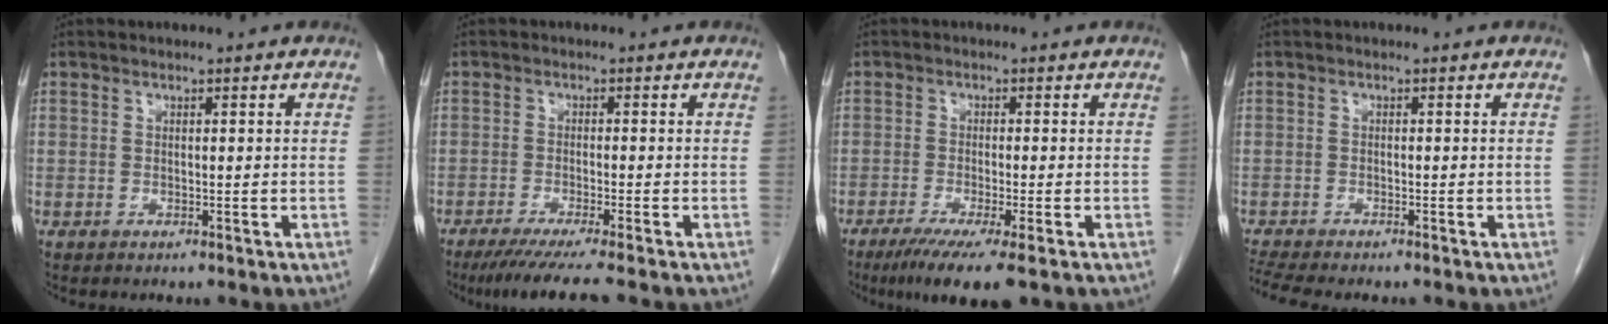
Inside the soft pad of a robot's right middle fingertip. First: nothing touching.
{"total": 7.5, "force": [-6.0, -0.8, 4.4], "torque": [-0.058, -0.020, -0.096]}
{"total": 7.5, "force": [-4.8, 0.2, 5.8], "torque": [-0.089, -0.019, -0.077]}
{"total": 4.5, "force": [-4.0, -0.1, 2.0], "torque": [-0.038, -0.011, -0.070]}